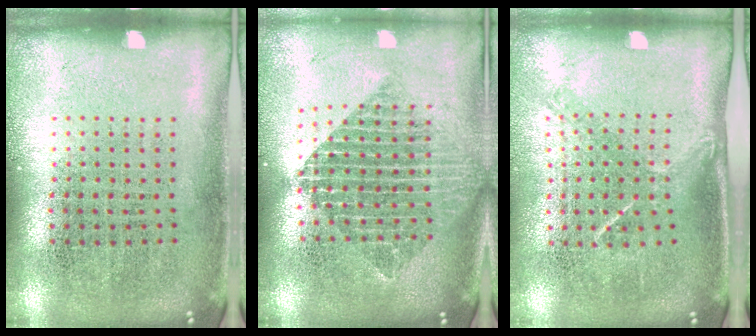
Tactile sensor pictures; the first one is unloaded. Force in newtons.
{"total": 2.0, "press": 1.6, "slide": 1.2}
{"total": 1.4, "press": 1.0, "slide": 1.0}